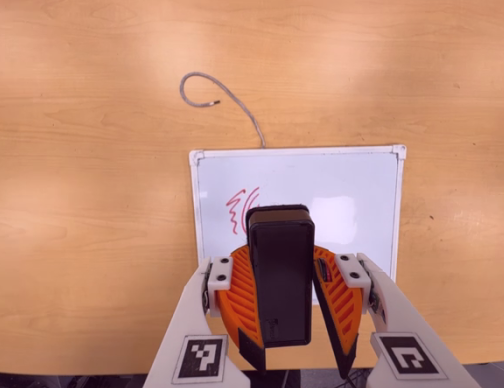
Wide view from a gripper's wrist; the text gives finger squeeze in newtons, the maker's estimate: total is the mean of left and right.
{"total": 10.5, "left": 10.4, "right": 10.7}